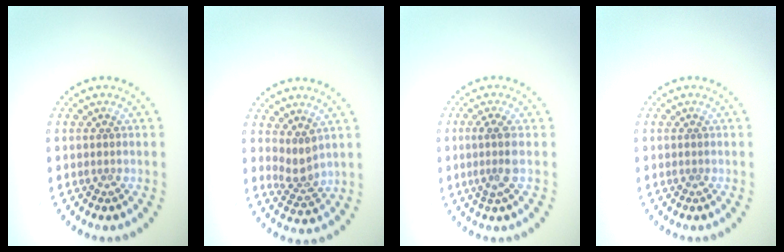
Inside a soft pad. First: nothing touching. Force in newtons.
{"total": 2.4, "press": 1.6, "slide": 1.8}
{"total": 2.3, "press": 1.8, "slide": 1.3}
{"total": 0.0}